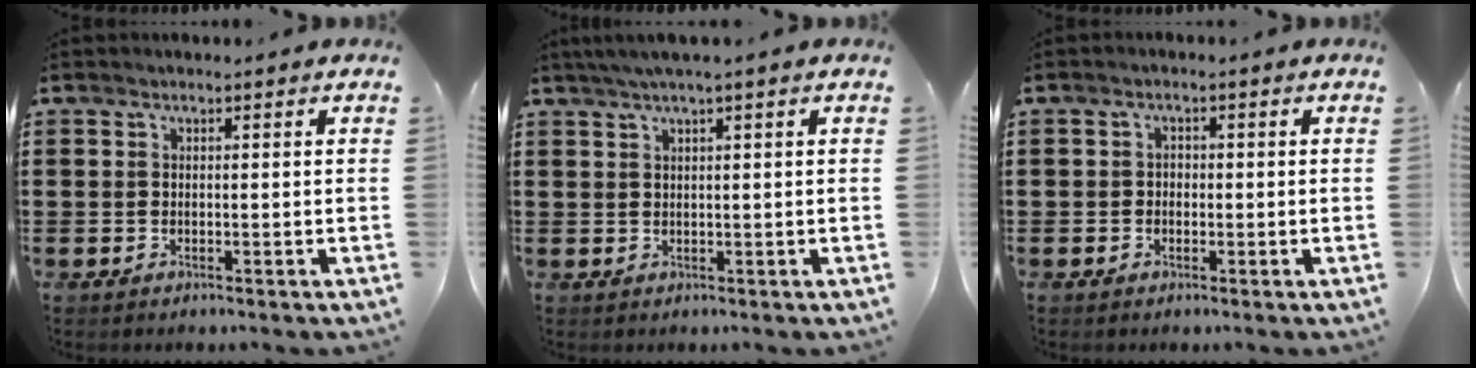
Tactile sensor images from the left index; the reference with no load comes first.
{"total": 2.1, "force": [1.2, -0.3, 1.7], "torque": [-0.031, 0.000, 0.022]}
{"total": 1.1, "force": [-0.2, 0.9, 0.6], "torque": [-0.014, 0.004, -0.006]}